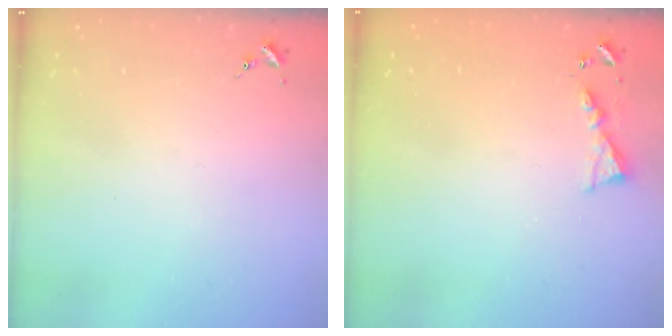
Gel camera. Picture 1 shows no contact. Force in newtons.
{"total": 4.9, "press": 4.9, "slide": 0.5}